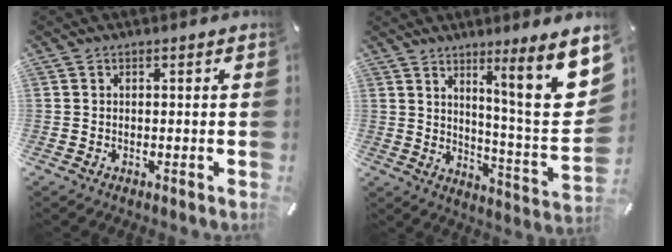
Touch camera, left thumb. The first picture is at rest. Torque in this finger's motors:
{"motor_torque": [2.69, 1.48, 1.27, -1.50, 0.11]}